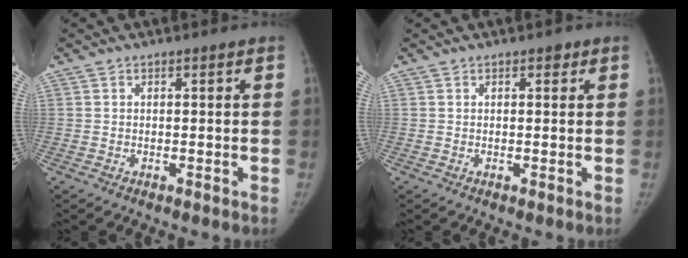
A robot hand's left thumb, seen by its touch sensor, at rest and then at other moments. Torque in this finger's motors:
{"motor_torque": [0.14, -0.02, 0.04, -0.52, 0.06]}